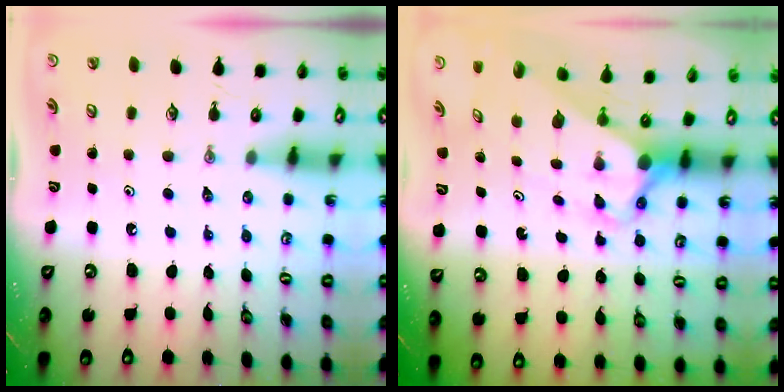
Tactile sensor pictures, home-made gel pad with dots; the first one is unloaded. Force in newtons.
{"total": 2.9, "press": 2.9, "slide": 0.3}